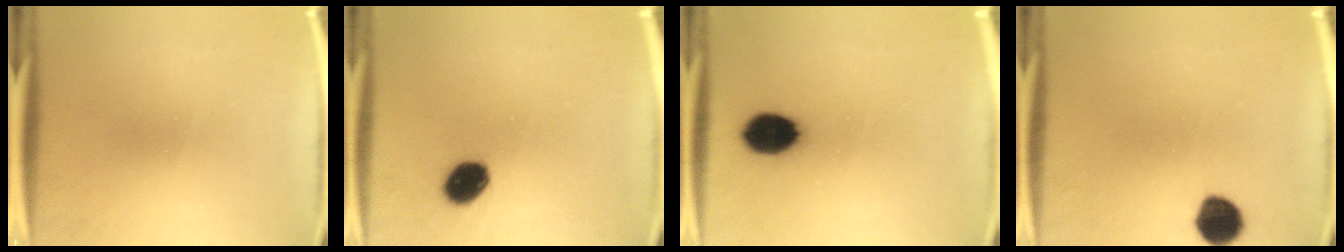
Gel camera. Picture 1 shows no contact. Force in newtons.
{"total": 7.5}
{"total": 9.4}
{"total": 7.8}